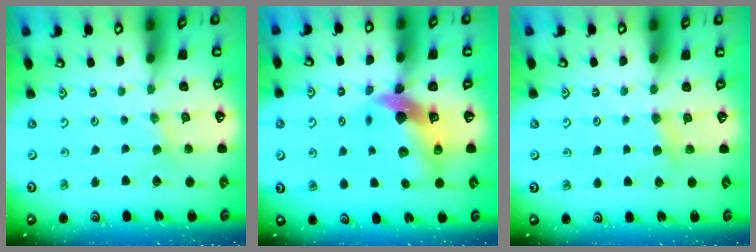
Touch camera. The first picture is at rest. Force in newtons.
{"total": 11.8, "press": 11.6, "slide": 1.9}
{"total": 4.8, "press": 4.8, "slide": 0.9}